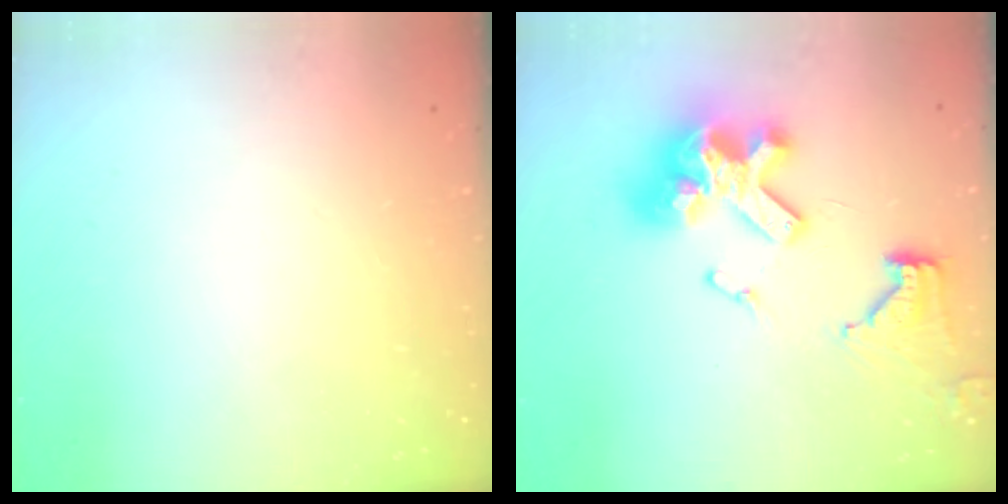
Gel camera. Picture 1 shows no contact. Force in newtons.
{"total": 20.2, "press": 20.1, "slide": 2.1}